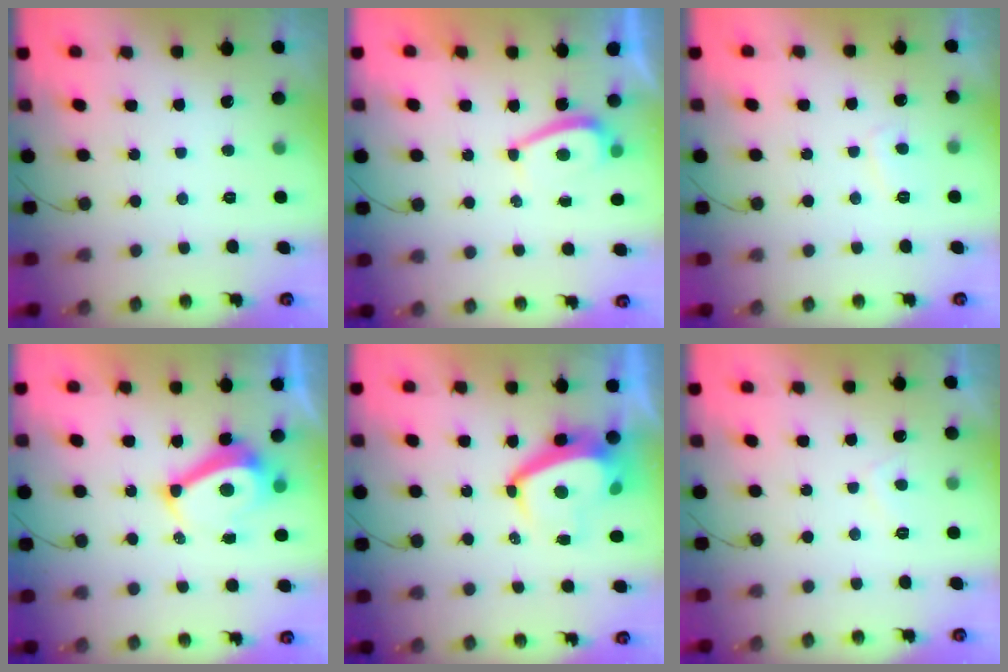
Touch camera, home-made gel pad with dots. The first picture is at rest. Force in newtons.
{"total": 2.4, "press": 2.3, "slide": 0.6}
{"total": 3.2, "press": 3.1, "slide": 0.6}
{"total": 8.4, "press": 8.3, "slide": 1.1}
{"total": 7.6, "press": 7.6, "slide": 1.0}
{"total": 2.3, "press": 2.3, "slide": 0.5}